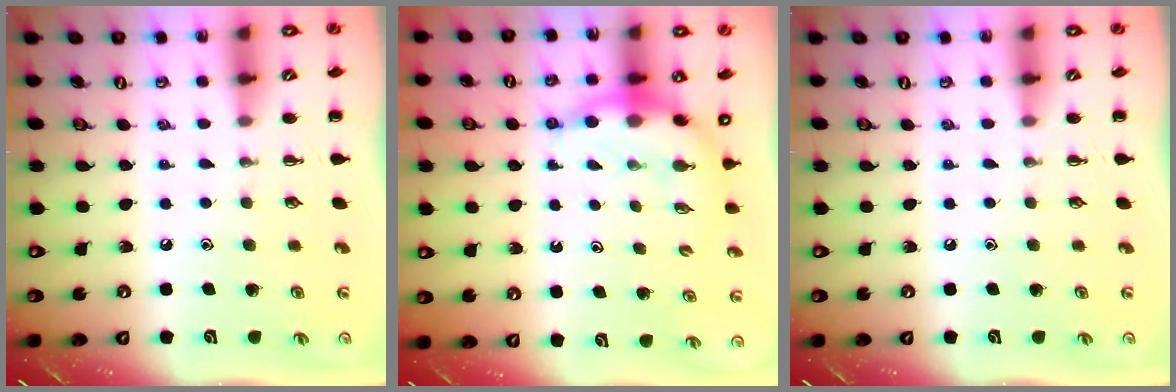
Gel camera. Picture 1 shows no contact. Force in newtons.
{"total": 7.7, "press": 7.6, "slide": 0.9}
{"total": 0.0}